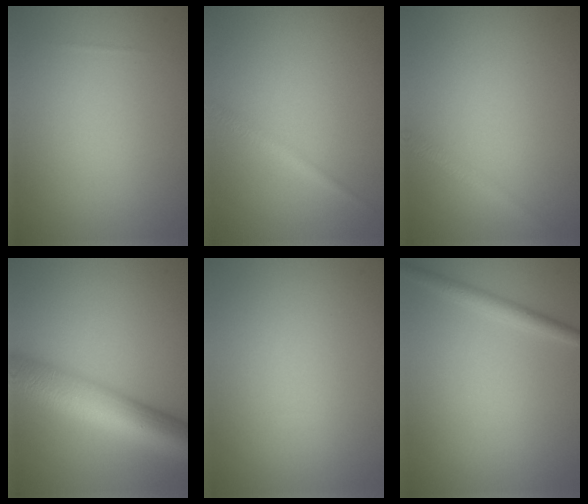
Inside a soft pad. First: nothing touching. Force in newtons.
{"total": 1.4, "press": 1.4, "slide": 0.0}
{"total": 1.4, "press": 1.4, "slide": 0.0}
{"total": 10.2, "press": 10.2, "slide": 0.4}
{"total": 0.0}
{"total": 2.0, "press": 2.0, "slide": 0.1}